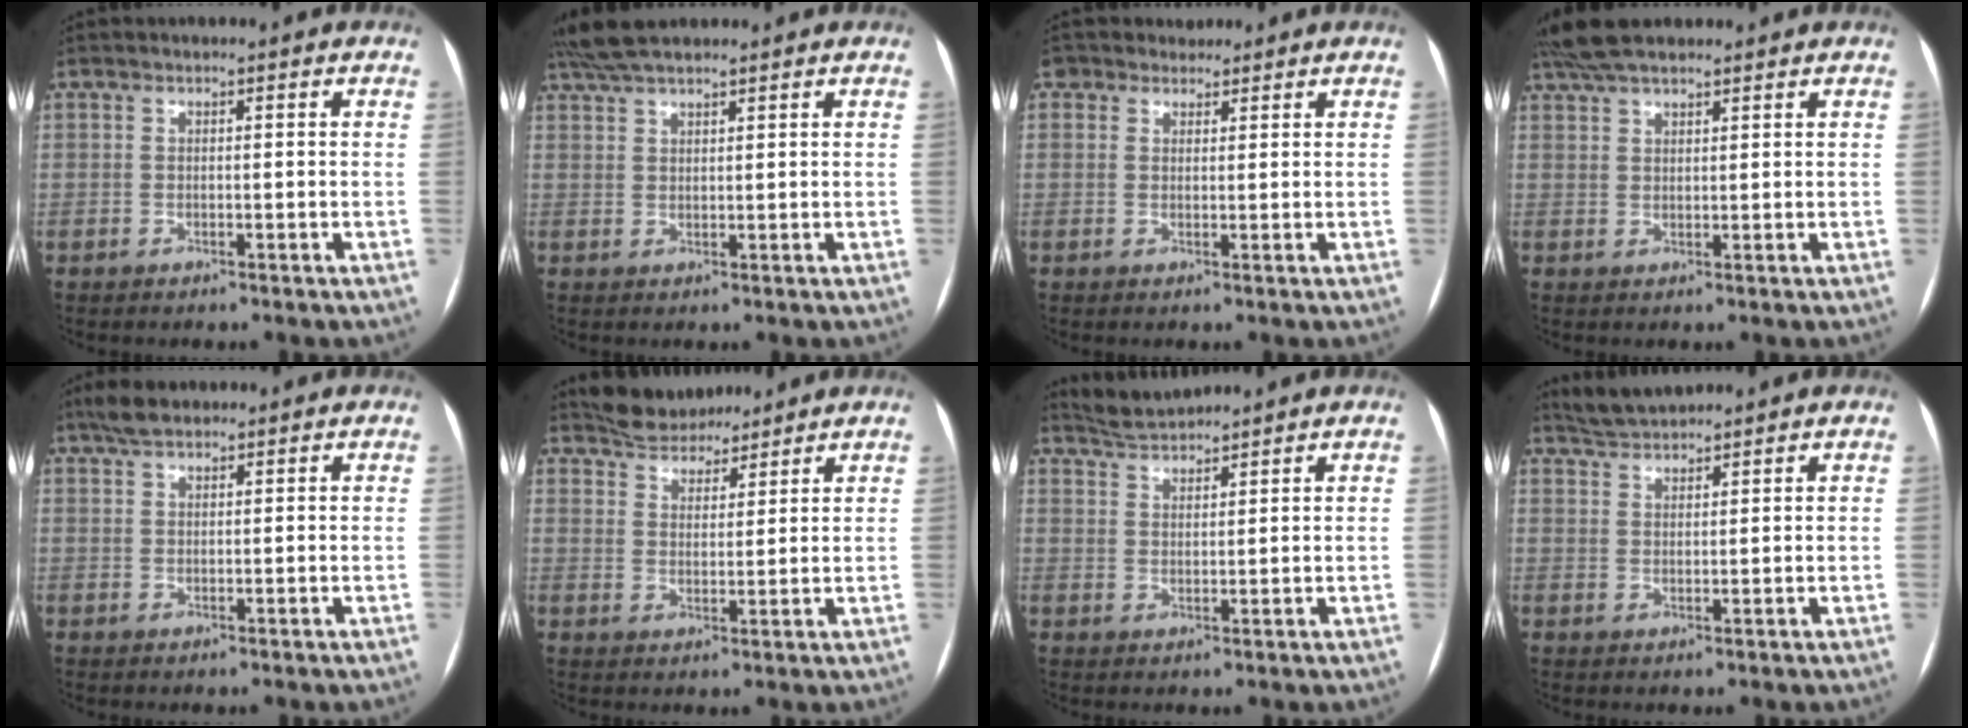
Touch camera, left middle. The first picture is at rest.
{"total": 5.9, "force": [5.2, 1.0, 2.7], "torque": [-0.057, 0.032, 0.099]}
{"total": 2.9, "force": [2.3, 1.7, -0.4], "torque": [0.009, 0.017, 0.035]}
{"total": 7.3, "force": [6.2, 1.8, 3.4], "torque": [-0.067, 0.034, 0.116]}
{"total": 3.6, "force": [2.9, 1.3, 1.7], "torque": [-0.041, 0.014, 0.053]}
{"total": 7.2, "force": [6.8, 2.3, 1.2], "torque": [-0.025, 0.012, 0.117]}
{"total": 4.2, "force": [4.2, -0.3, 0.1], "torque": [-0.014, 0.012, 0.084]}
{"total": 3.9, "force": [3.9, 0.0, 0.4], "torque": [-0.020, 0.017, 0.079]}